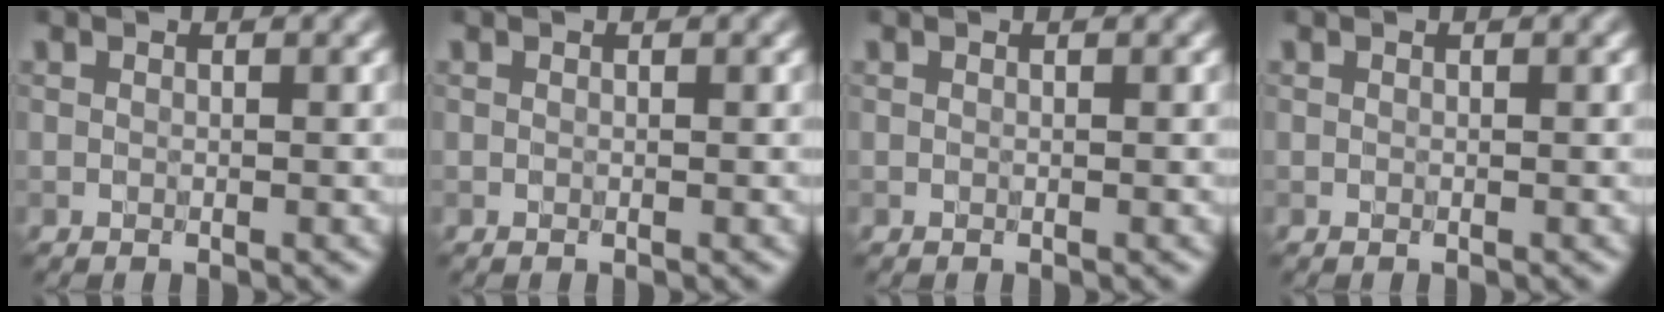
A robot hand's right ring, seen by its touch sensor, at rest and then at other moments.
{"total": 0.0}
{"total": 0.0}
{"total": 0.0}